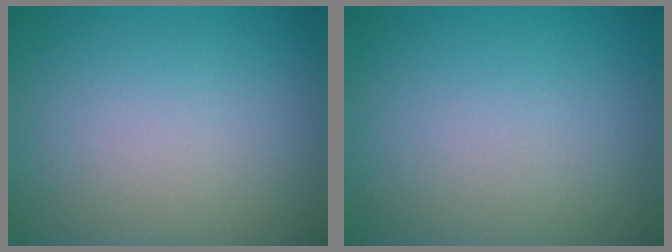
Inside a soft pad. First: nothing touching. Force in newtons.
{"total": 0.0}